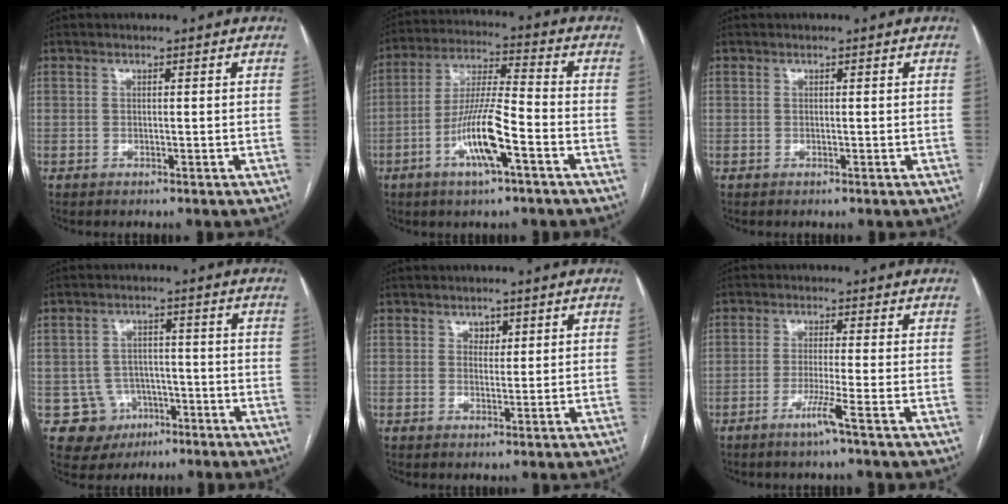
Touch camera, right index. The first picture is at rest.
{"total": 11.3, "force": [-4.6, 1.3, 10.2], "torque": [-0.201, -0.001, -0.087]}
{"total": 0.0}
{"total": 6.7, "force": [-2.7, 6.1, 0.4], "torque": [0.000, 0.013, -0.034]}
{"total": 1.7, "force": [0.9, 1.2, 0.8], "torque": [-0.007, -0.001, 0.014]}
{"total": 3.8, "force": [-2.1, -1.2, 3.0], "torque": [-0.060, -0.010, -0.045]}